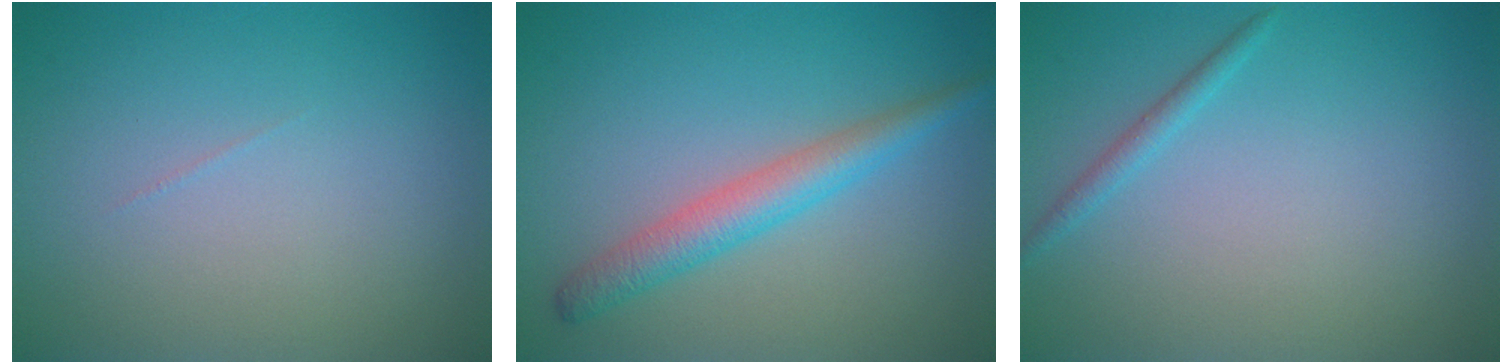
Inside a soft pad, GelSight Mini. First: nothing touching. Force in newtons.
{"total": 3.4, "press": 3.4, "slide": 0.1}
{"total": 1.1, "press": 1.1, "slide": 0.0}